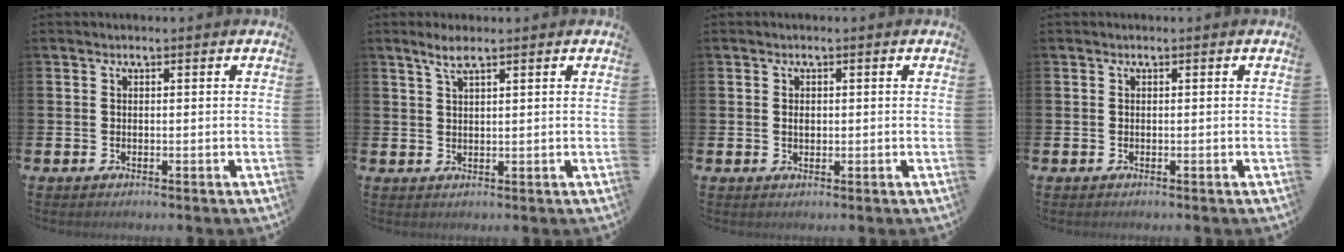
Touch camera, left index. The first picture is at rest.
{"total": 3.0, "force": [2.2, 0.7, 2.0], "torque": [-0.035, 0.001, 0.036]}
{"total": 0.9, "force": [0.2, 0.6, 0.6], "torque": [0.002, -0.002, -0.001]}
{"total": 0.0}